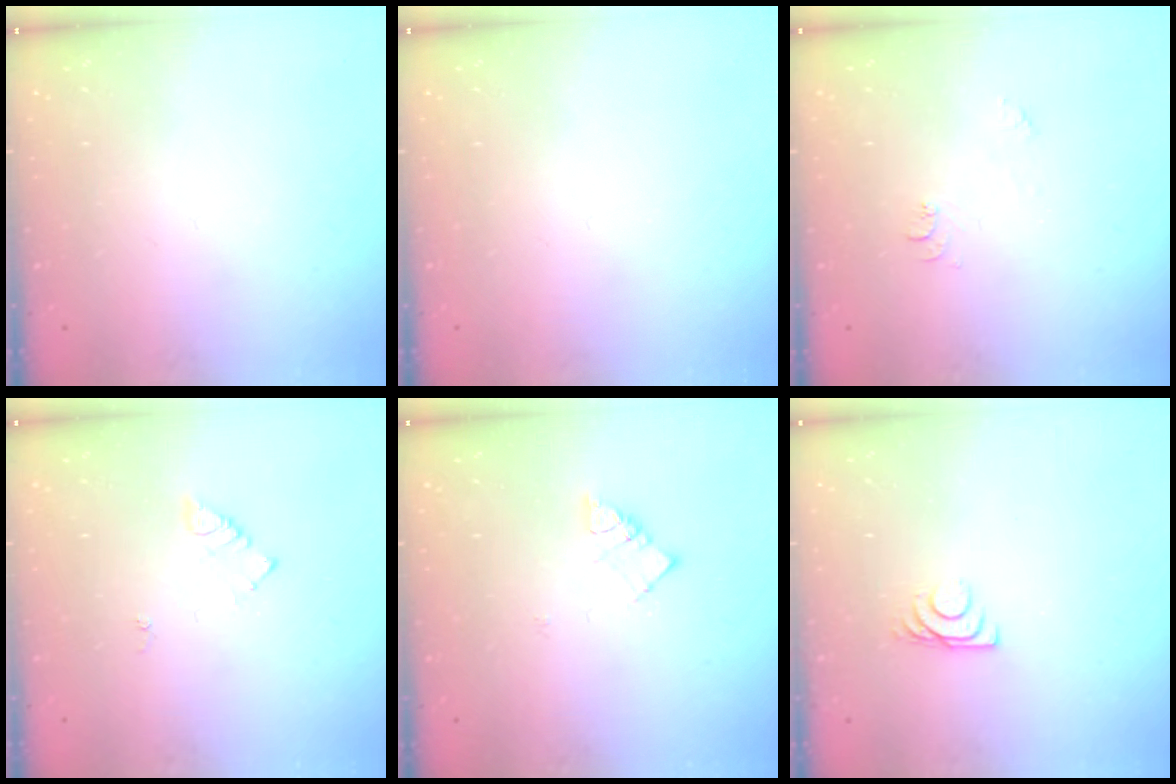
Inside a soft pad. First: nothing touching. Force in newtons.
{"total": 0.0}
{"total": 6.6, "press": 6.6, "slide": 0.6}
{"total": 4.0, "press": 4.0, "slide": 0.5}
{"total": 5.4, "press": 5.4, "slide": 0.1}
{"total": 5.4, "press": 5.3, "slide": 0.7}